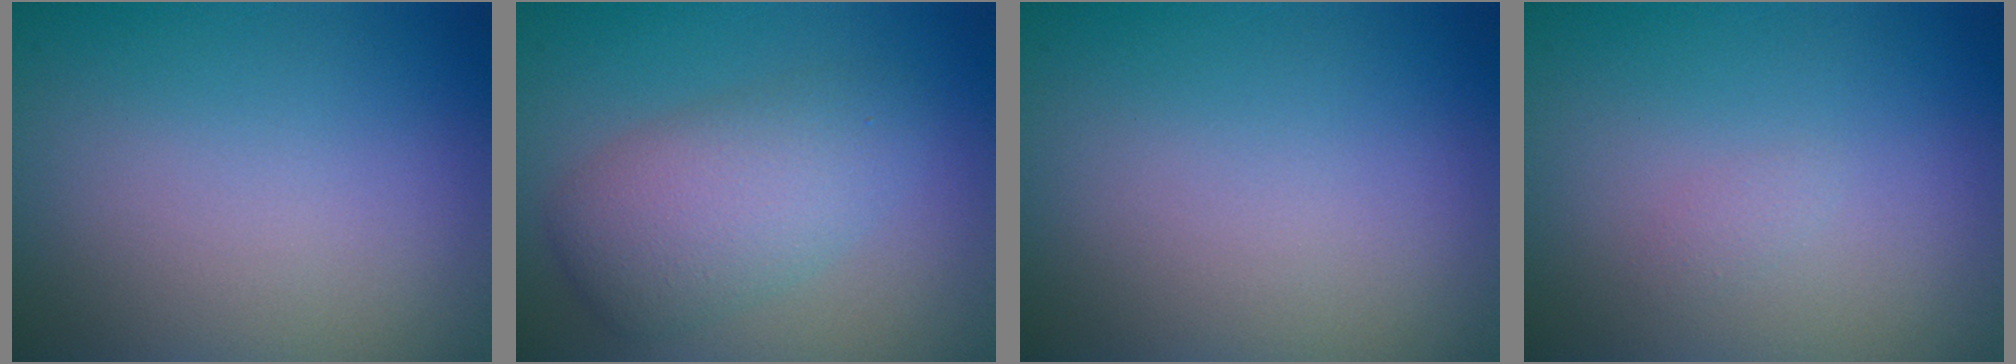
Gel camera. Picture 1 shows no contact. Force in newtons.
{"total": 5.2, "press": 5.2, "slide": 0.2}
{"total": 0.0}
{"total": 0.6, "press": 0.6, "slide": 0.0}